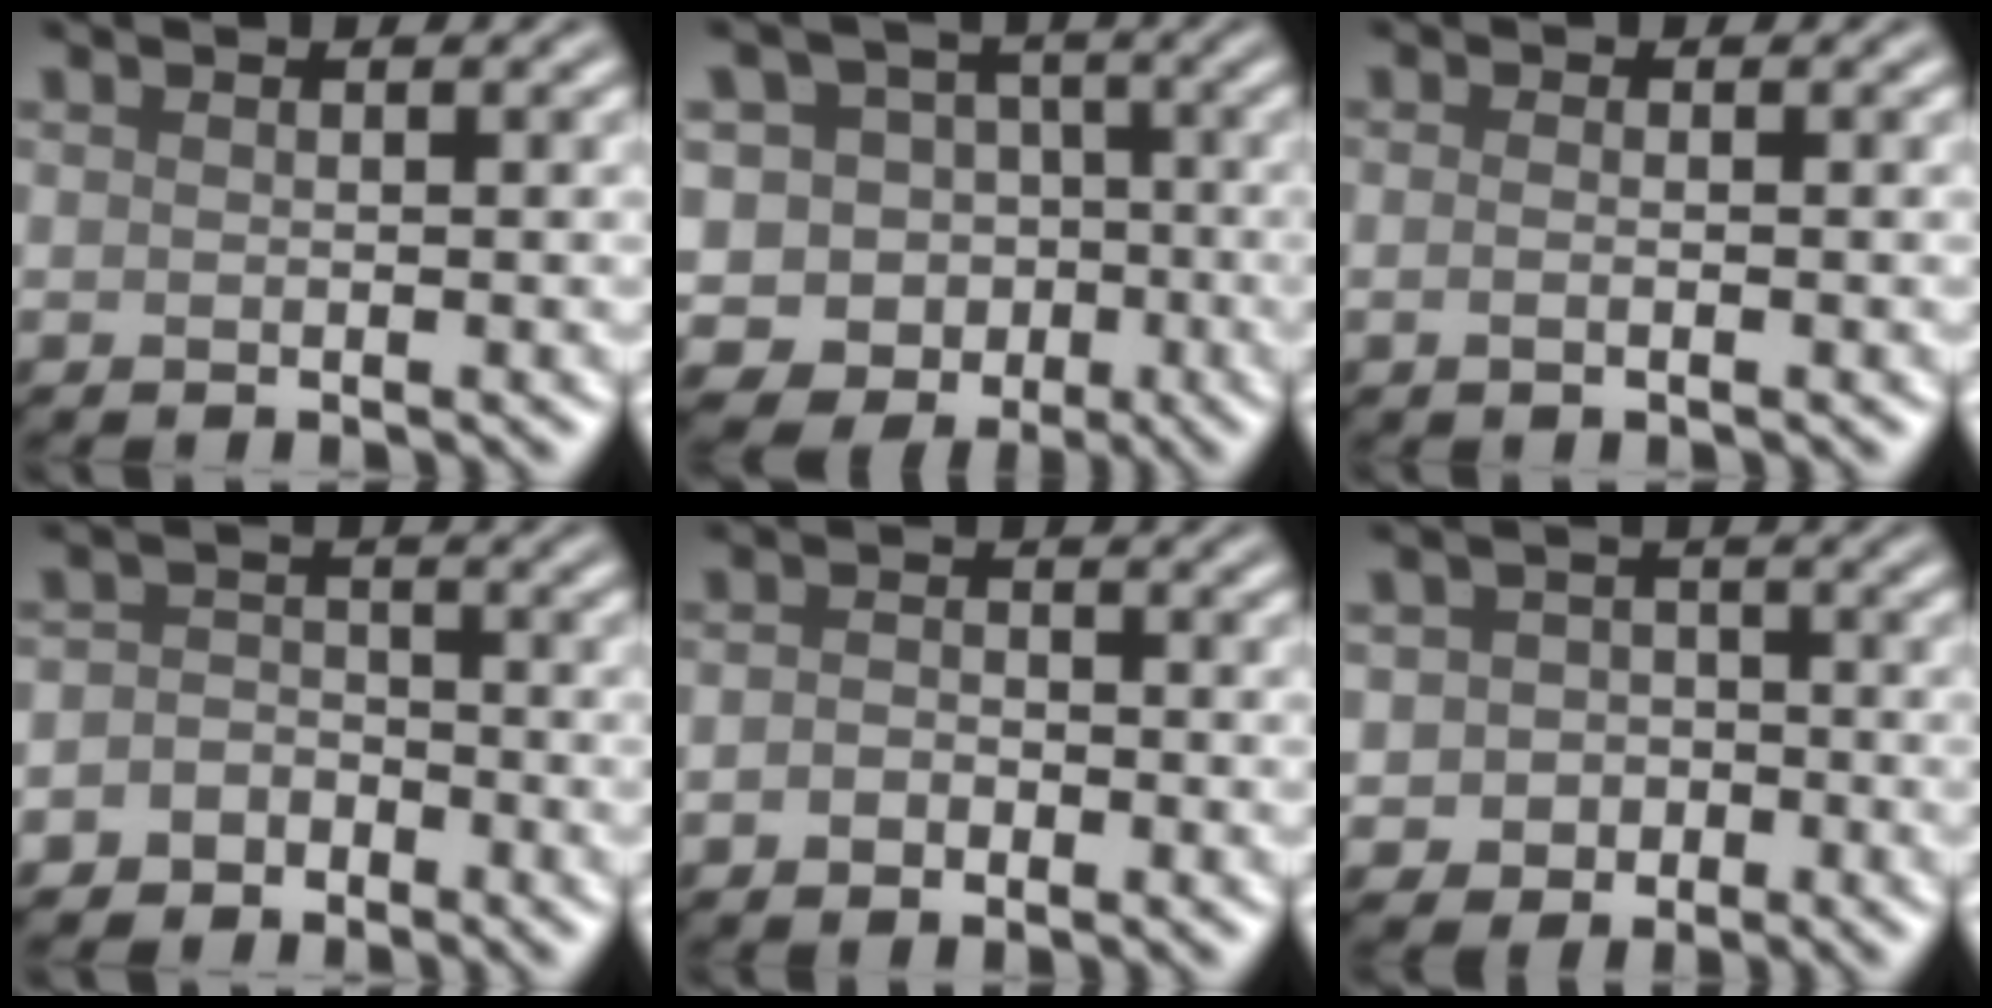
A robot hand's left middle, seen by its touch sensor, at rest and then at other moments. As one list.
[{"total": 9.6, "force": [-3.3, 8.7, 2.5], "torque": [-0.029, 0.012, -0.078]}, {"total": 1.0, "force": [-0.2, 0.4, 0.9], "torque": [-0.012, -0.005, -0.008]}, {"total": 3.0, "force": [-1.9, 2.3, 0.5], "torque": [0.028, 0.006, -0.046]}, {"total": 1.9, "force": [-0.7, 1.3, 1.2], "torque": [-0.025, -0.001, -0.018]}, {"total": 3.1, "force": [-0.6, 2.9, 1.0], "torque": [0.001, -0.004, -0.019]}]